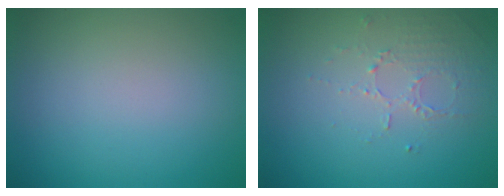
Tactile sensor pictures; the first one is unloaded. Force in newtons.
{"total": 1.6, "press": 1.0, "slide": 1.3}